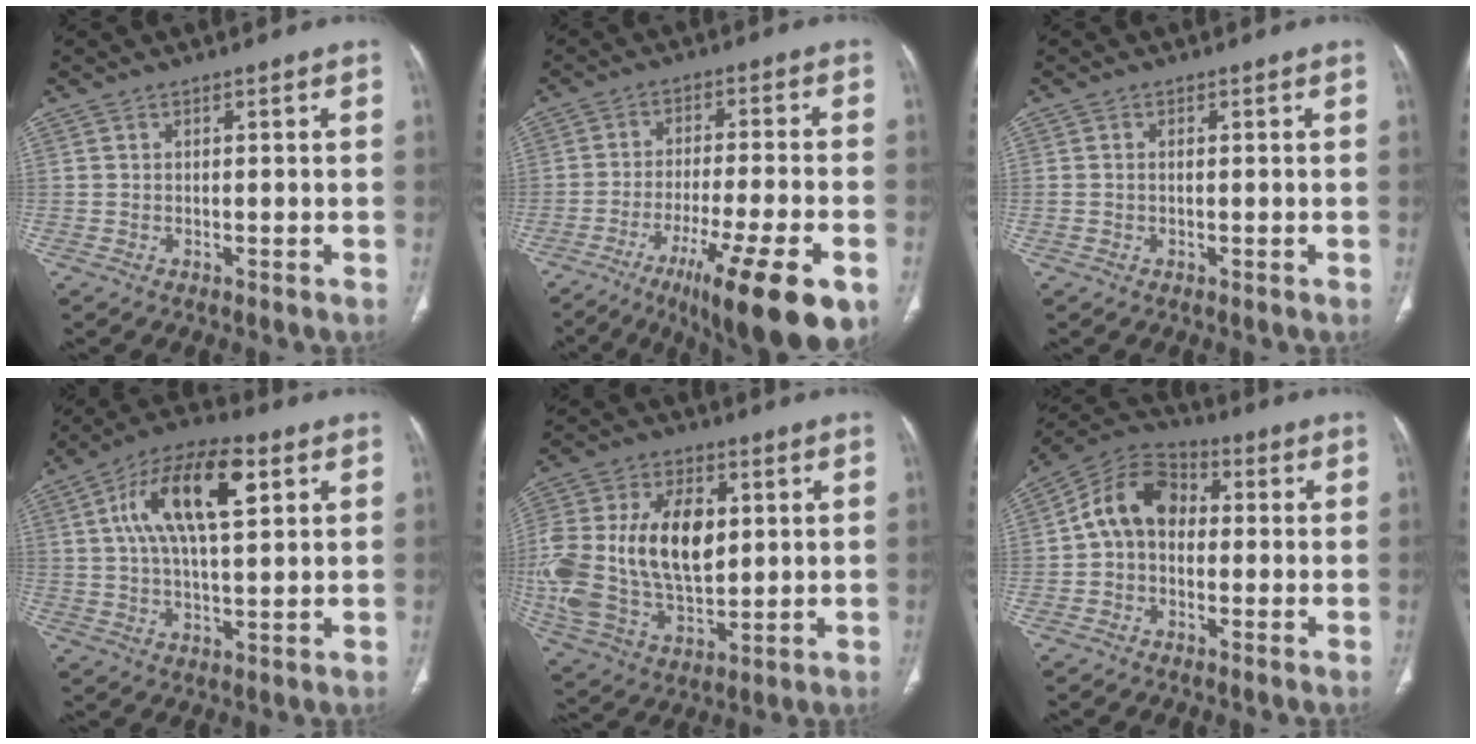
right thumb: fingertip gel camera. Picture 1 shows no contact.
{"total": 17.8, "force": [-9.3, 3.3, 14.8], "torque": [-0.206, 0.018, -0.140]}
{"total": 0.9, "force": [0.0, 0.6, 0.7], "torque": [-0.023, 0.006, 0.002]}
{"total": 15.9, "force": [5.1, 6.6, 13.5], "torque": [-0.234, 0.009, 0.083]}
{"total": 25.1, "force": [2.8, 15.9, 19.2], "torque": [-0.402, 0.001, 0.061]}
{"total": 10.5, "force": [0.1, 7.9, 6.9], "torque": [-0.104, 0.034, -0.016]}